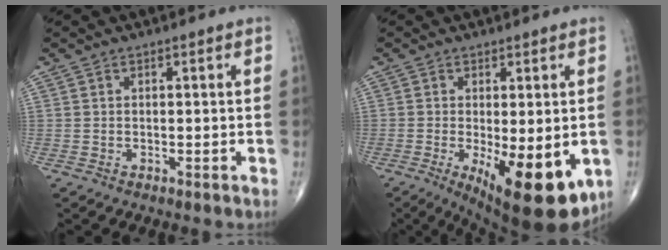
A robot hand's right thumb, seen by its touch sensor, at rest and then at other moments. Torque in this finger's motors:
{"motor_torque": [-0.09, 0.96, 0.40, -0.08, 0.15]}